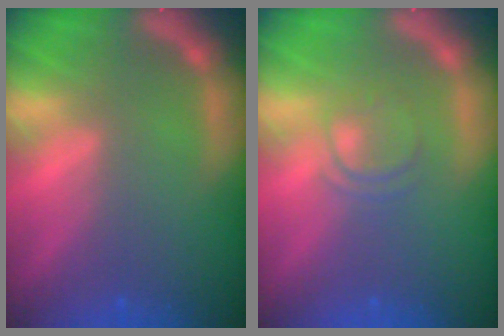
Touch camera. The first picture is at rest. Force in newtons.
{"total": 2.4}